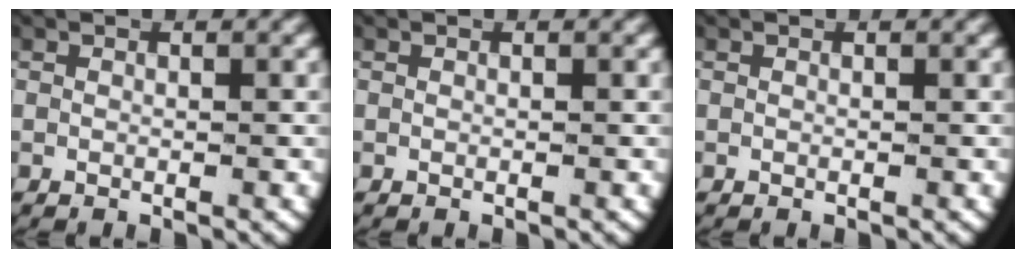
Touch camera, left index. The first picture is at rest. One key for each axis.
{"total": 0.0}
{"total": 0.0}